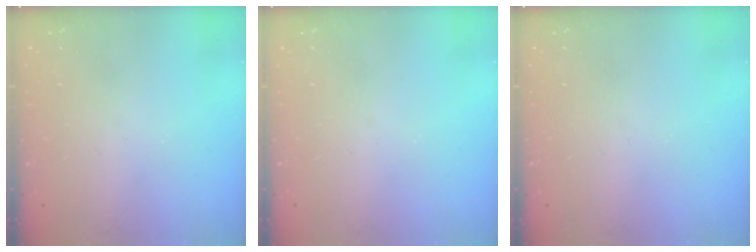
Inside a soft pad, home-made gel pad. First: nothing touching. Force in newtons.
{"total": 0.0}
{"total": 0.0}